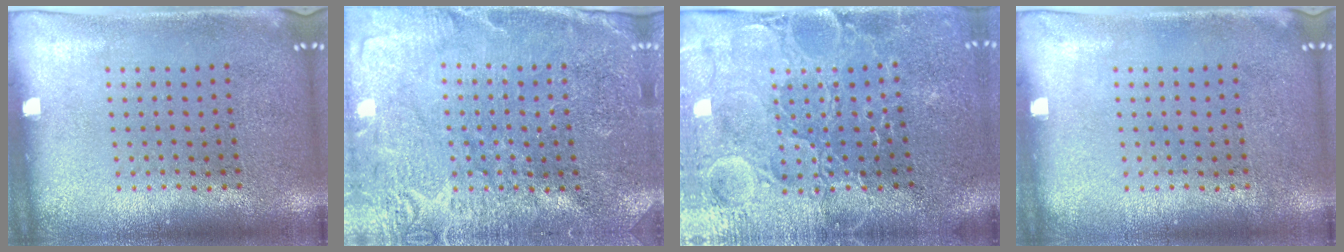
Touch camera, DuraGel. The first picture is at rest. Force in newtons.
{"total": 3.5, "press": 3.4, "slide": 0.6}
{"total": 3.6, "press": 3.5, "slide": 1.0}
{"total": 0.0}